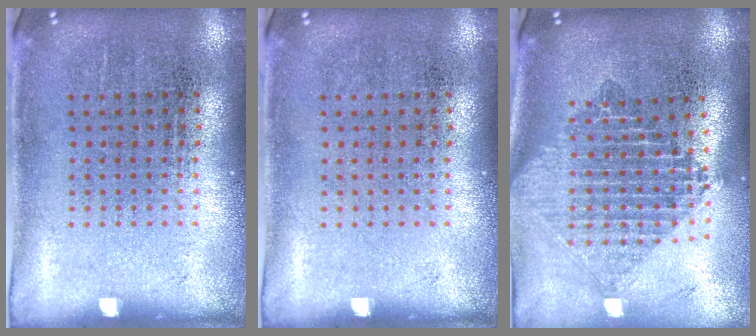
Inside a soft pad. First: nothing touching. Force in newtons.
{"total": 0.0}
{"total": 2.2, "press": 1.7, "slide": 1.4}